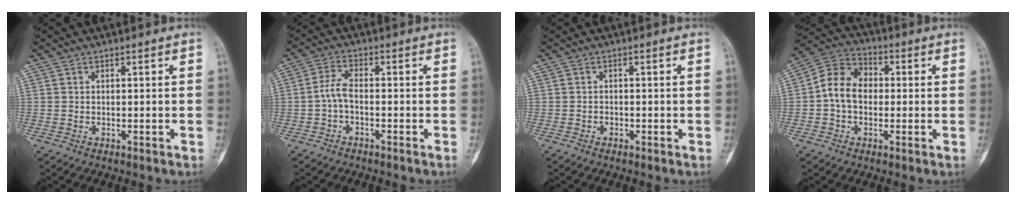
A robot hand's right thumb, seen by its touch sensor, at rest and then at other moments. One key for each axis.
{"total": 3.4, "fx": -1.2, "fy": 1.0, "fz": 3.0, "tx": -0.069, "ty": 0.012, "tz": -0.031}
{"total": 0.7, "fx": -0.5, "fy": 0.4, "fz": 0.3, "tx": -0.007, "ty": 0.001, "tz": -0.011}
{"total": 9.4, "fx": -0.4, "fy": 7.2, "fz": 6.0, "tx": -0.088, "ty": 0.033, "tz": -0.022}